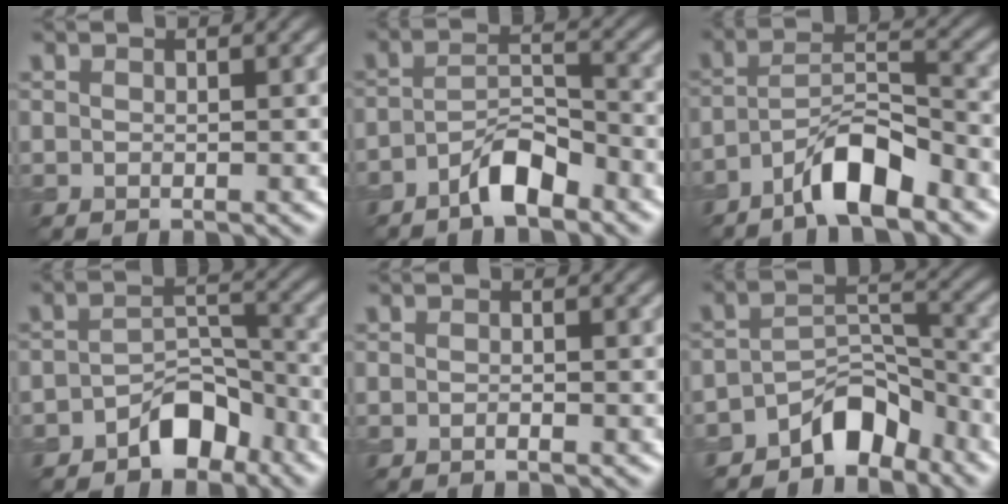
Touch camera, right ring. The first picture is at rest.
{"total": 4.1, "force": [-2.8, 1.3, 2.7], "torque": [-0.049, 0.011, -0.054]}
{"total": 5.9, "force": [-4.0, 1.5, 4.1], "torque": [-0.070, 0.008, -0.077]}
{"total": 4.5, "force": [-3.0, 2.4, 2.3], "torque": [-0.027, 0.012, -0.053]}
{"total": 0.6, "force": [-0.4, 0.1, 0.5], "torque": [-0.009, -0.001, -0.007]}
{"total": 5.9, "force": [-4.4, 2.9, 2.6], "torque": [-0.025, 0.003, -0.082]}